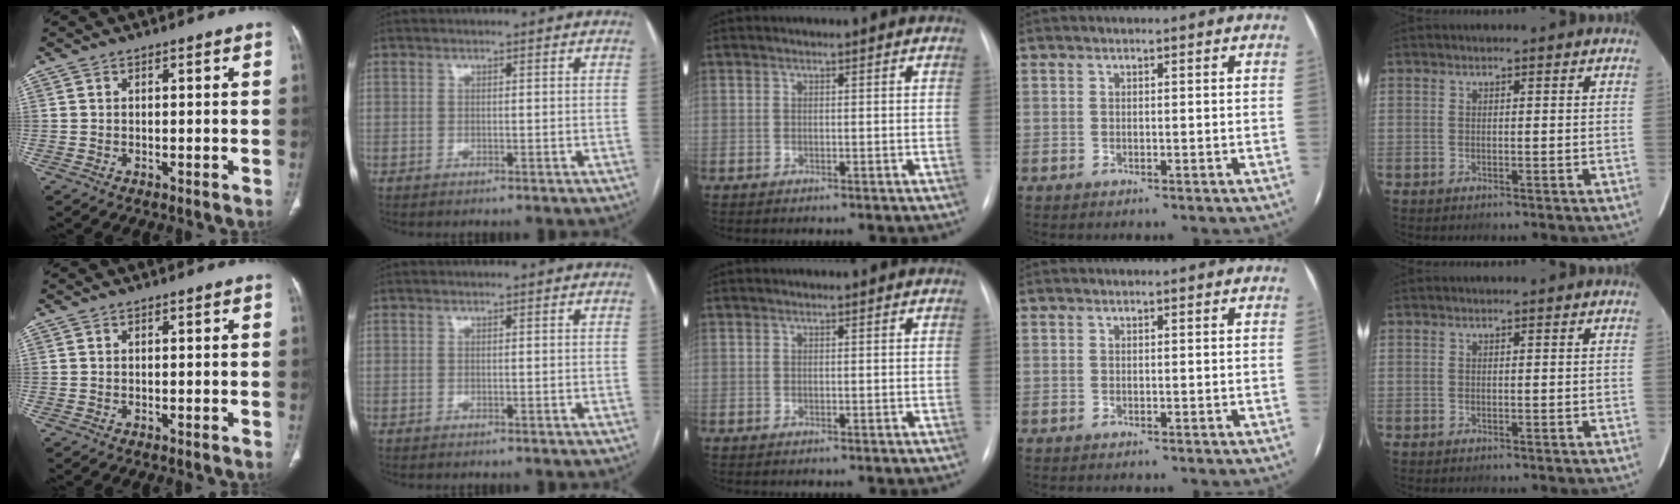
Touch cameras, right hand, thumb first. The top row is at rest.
{}